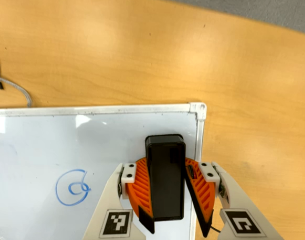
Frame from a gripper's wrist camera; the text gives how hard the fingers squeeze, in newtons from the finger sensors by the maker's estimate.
{"total": 11.8, "left": 13.6, "right": 10.0}